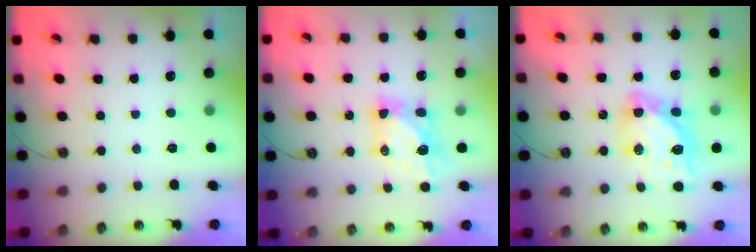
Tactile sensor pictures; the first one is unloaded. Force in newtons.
{"total": 5.8, "press": 5.8, "slide": 0.4}
{"total": 13.6, "press": 13.5, "slide": 1.7}